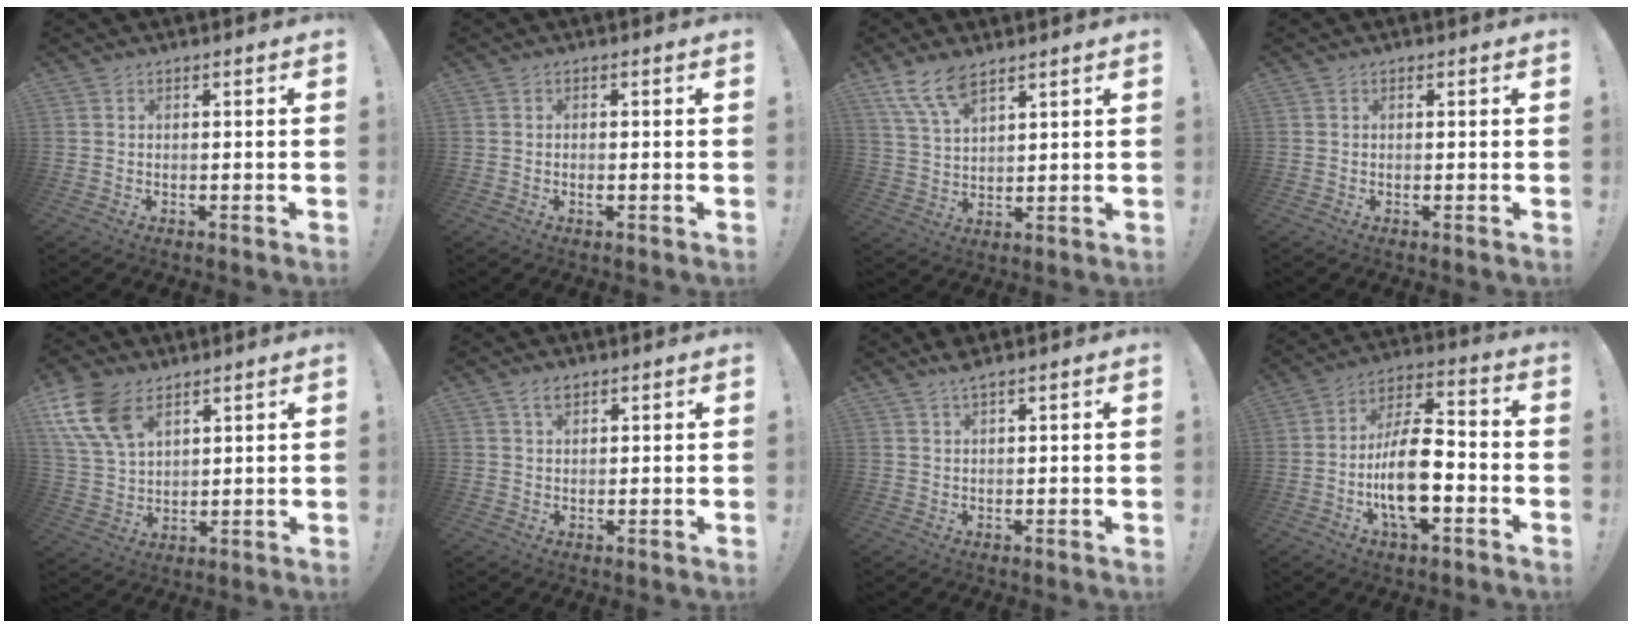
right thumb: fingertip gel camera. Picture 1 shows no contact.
{"total": 0.9, "force": [-0.5, 0.1, 0.8], "torque": [-0.014, -0.002, -0.008]}
{"total": 8.4, "force": [6.4, 2.9, 4.7], "torque": [-0.091, -0.030, 0.121]}
{"total": 0.0}
{"total": 13.3, "force": [7.6, 7.9, 7.6], "torque": [-0.159, -0.029, 0.148]}
{"total": 2.8, "force": [1.9, 1.5, 1.5], "torque": [-0.016, -0.007, 0.032]}
{"total": 2.7, "force": [2.4, 0.2, 1.3], "torque": [-0.020, -0.012, 0.040]}
{"total": 16.2, "force": [-4.8, 7.2, 13.7], "torque": [-0.260, 0.016, -0.083]}